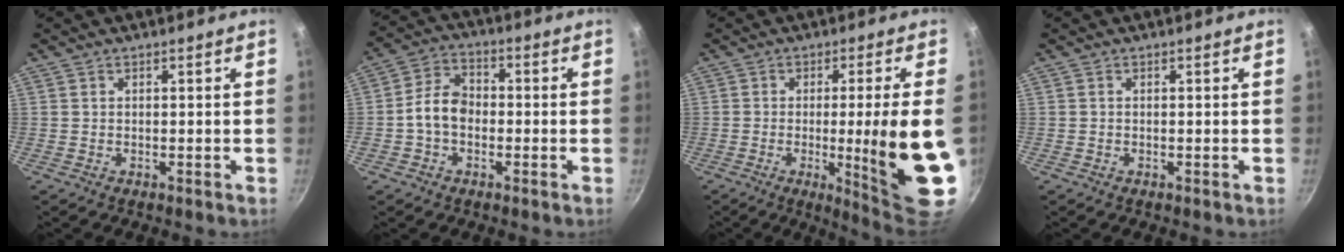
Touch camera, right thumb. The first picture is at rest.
{"total": 7.2, "force": [-1.2, 5.3, 4.7], "torque": [-0.066, 0.027, -0.036]}
{"total": 17.0, "force": [-2.7, 1.2, 16.7], "torque": [-0.228, -0.010, -0.026]}
{"total": 0.0}